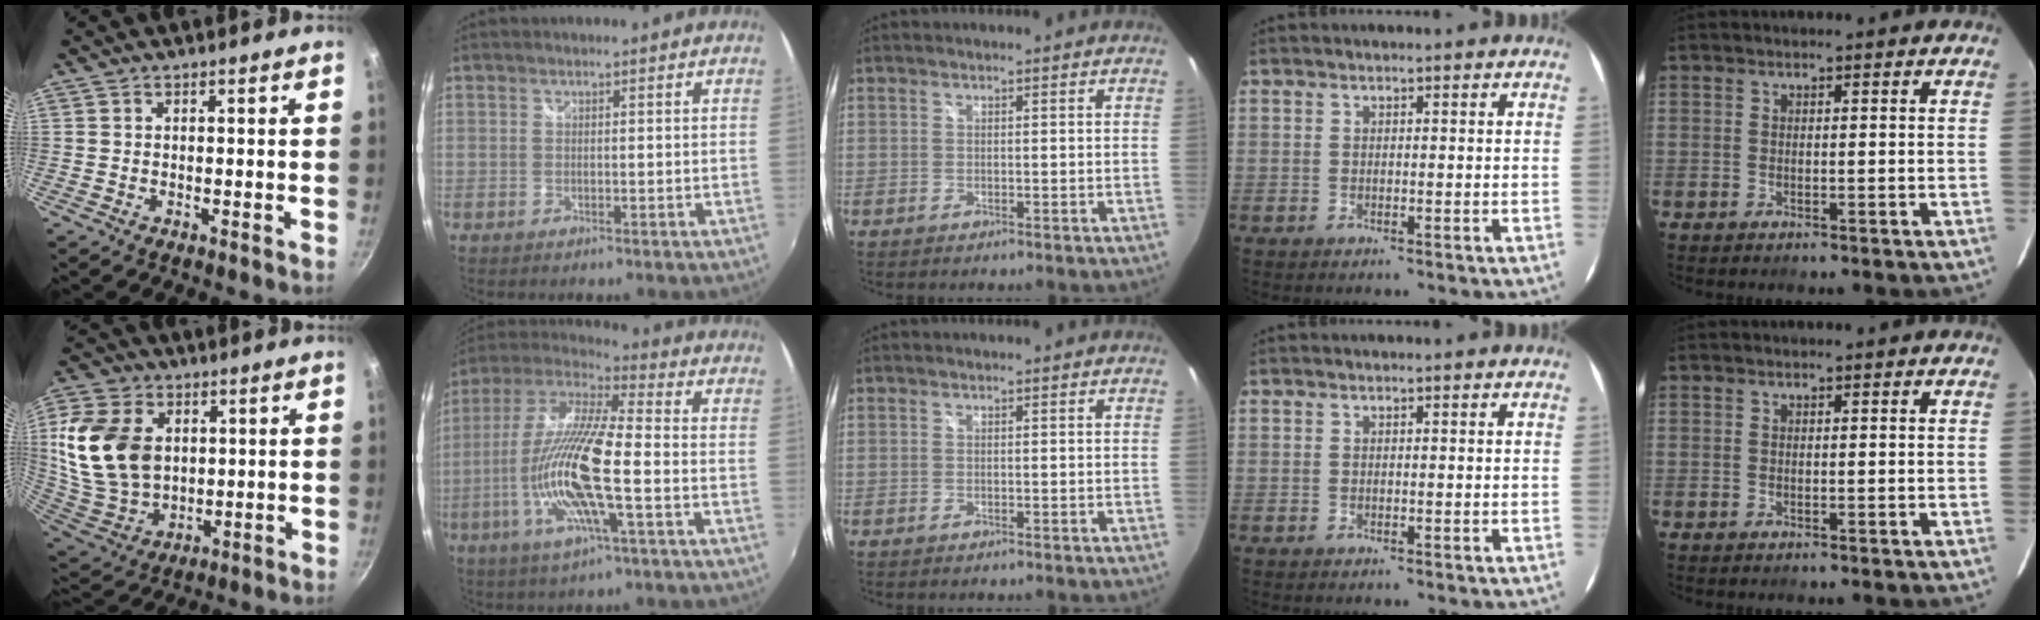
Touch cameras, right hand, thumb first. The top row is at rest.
{"thumb": {"total": 19.0, "force": [3.5, 13.6, 12.8], "torque": [-0.237, -0.012, 0.080]}, "index": {"total": 18.3, "force": [-4.9, 3.2, 17.4], "torque": [-0.331, -0.021, -0.097]}}